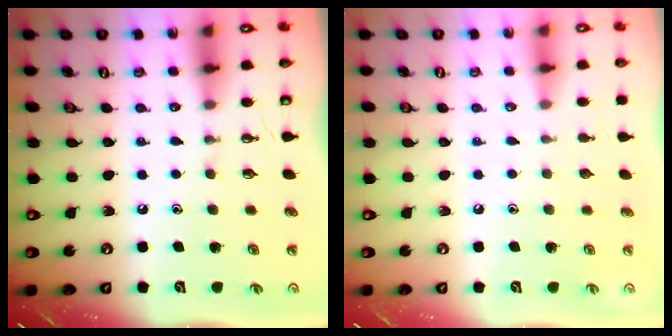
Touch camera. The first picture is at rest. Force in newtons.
{"total": 0.0}